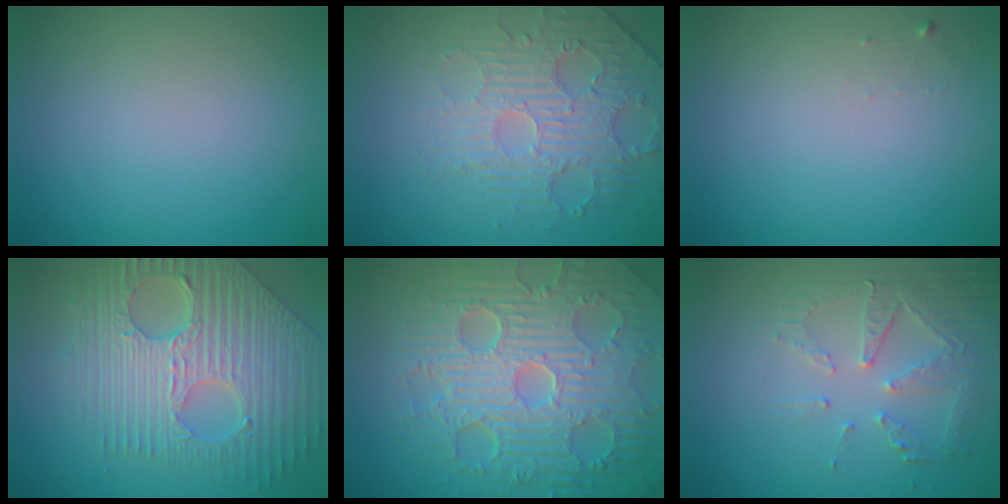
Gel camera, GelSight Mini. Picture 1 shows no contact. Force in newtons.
{"total": 4.6, "press": 3.7, "slide": 2.7}
{"total": 0.6, "press": 0.6, "slide": 0.1}
{"total": 10.2, "press": 7.0, "slide": 7.4}
{"total": 11.0, "press": 7.2, "slide": 8.3}
{"total": 5.3, "press": 3.6, "slide": 3.8}